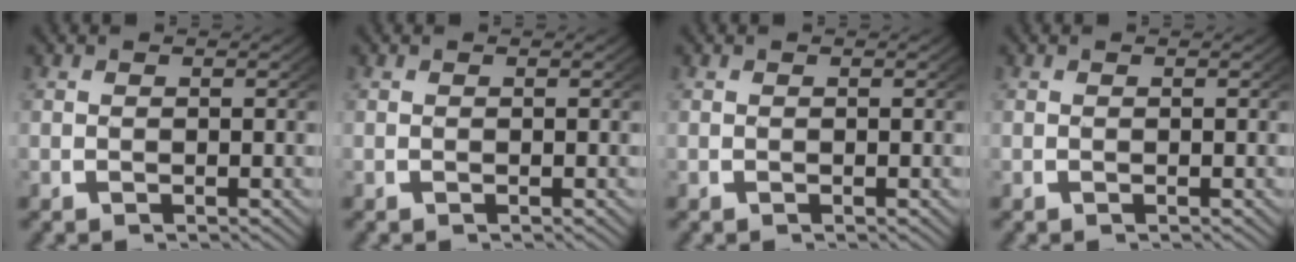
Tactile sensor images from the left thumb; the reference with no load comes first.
{"total": 0.0}
{"total": 0.0}
{"total": 0.0}